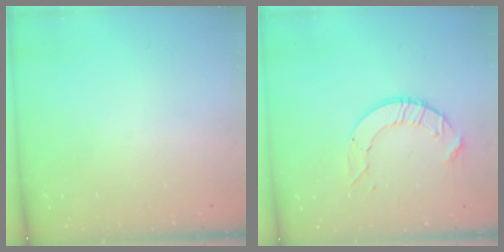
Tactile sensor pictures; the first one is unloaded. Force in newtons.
{"total": 8.4, "press": 8.4, "slide": 0.6}